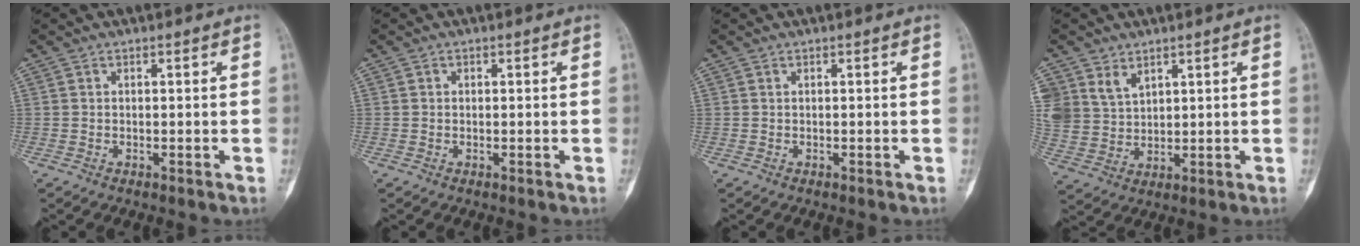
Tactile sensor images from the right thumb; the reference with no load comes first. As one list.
[{"total": 0.0}, {"total": 0.0}, {"total": 8.3, "force": [4.8, 6.1, 3.2], "torque": [-0.051, -0.016, 0.109]}]